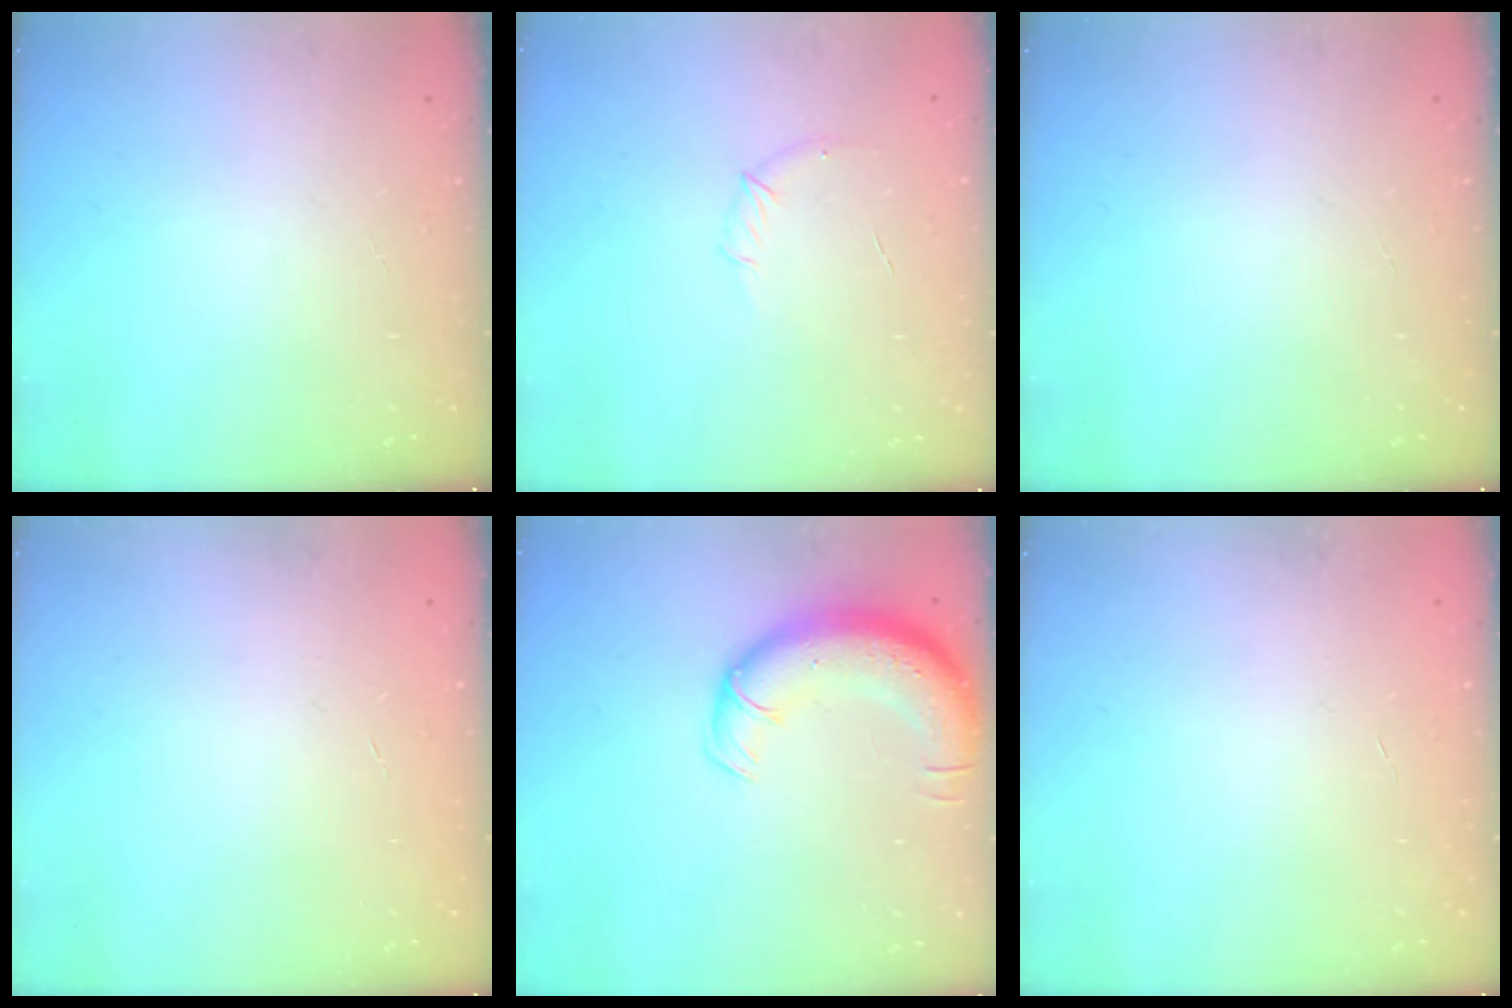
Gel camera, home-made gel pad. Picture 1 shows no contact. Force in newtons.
{"total": 7.4, "press": 7.2, "slide": 1.7}
{"total": 0.0}
{"total": 0.0}
{"total": 13.3, "press": 12.9, "slide": 3.2}
{"total": 0.5, "press": 0.5, "slide": 0.1}